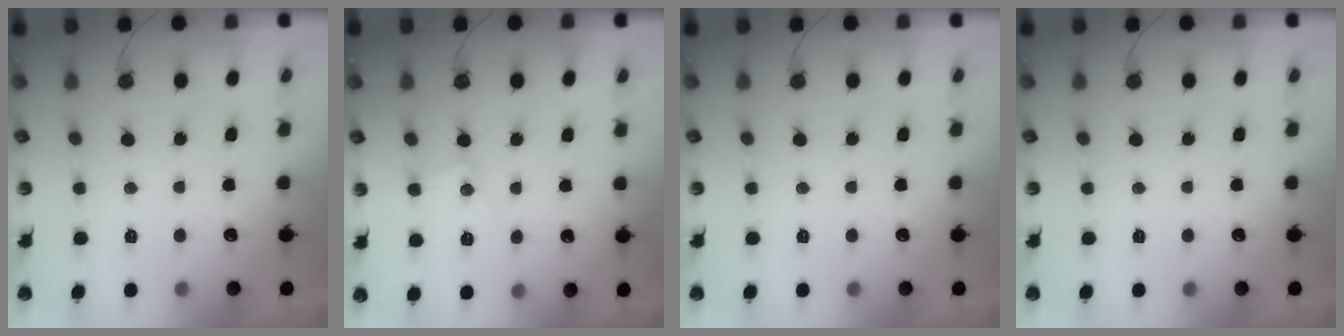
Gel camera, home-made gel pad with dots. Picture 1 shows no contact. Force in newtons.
{"total": 7.7, "press": 7.7, "slide": 0.6}
{"total": 0.0}
{"total": 0.0}